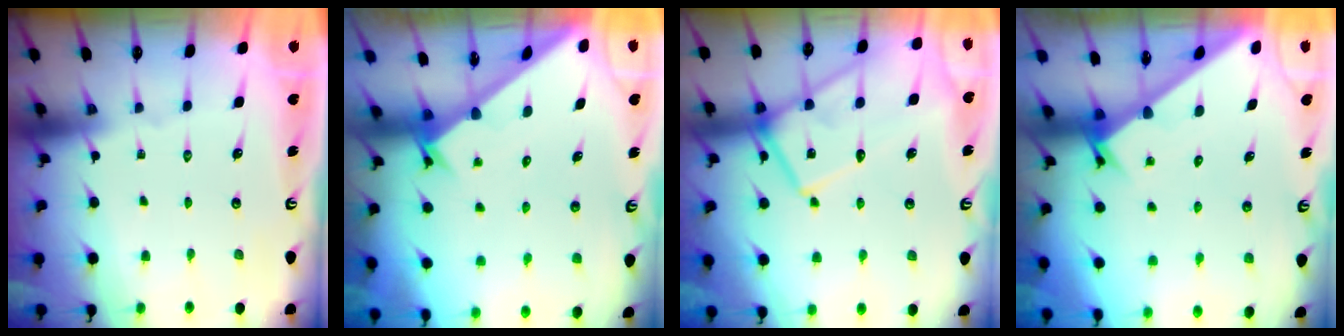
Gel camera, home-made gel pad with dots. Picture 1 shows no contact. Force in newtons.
{"total": 2.5, "press": 2.5, "slide": 0.2}
{"total": 16.6, "press": 16.5, "slide": 1.4}
{"total": 2.8, "press": 2.8, "slide": 0.1}